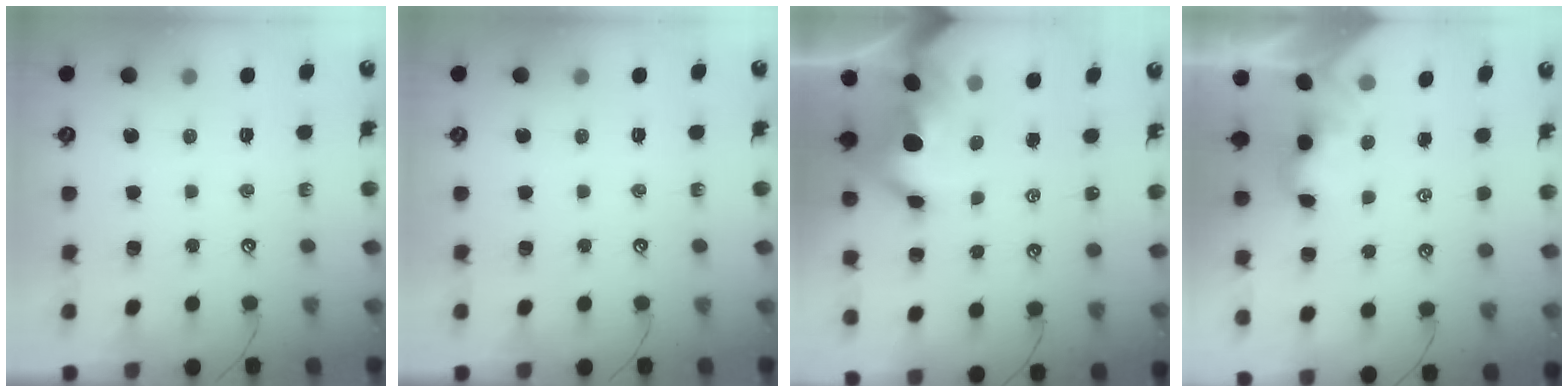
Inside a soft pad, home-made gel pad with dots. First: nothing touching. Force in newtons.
{"total": 0.0}
{"total": 9.5, "press": 9.5, "slide": 1.1}
{"total": 0.6, "press": 0.5, "slide": 0.3}